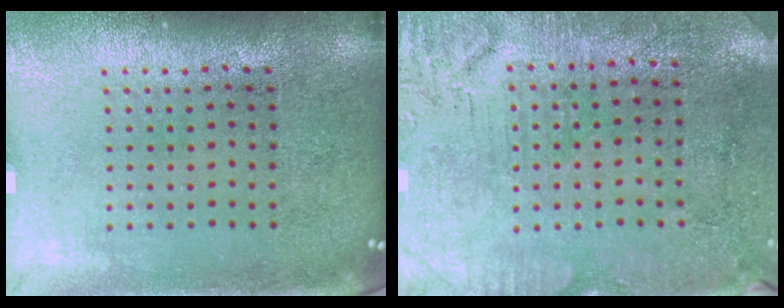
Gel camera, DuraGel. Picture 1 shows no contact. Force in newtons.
{"total": 3.1, "press": 2.6, "slide": 1.6}